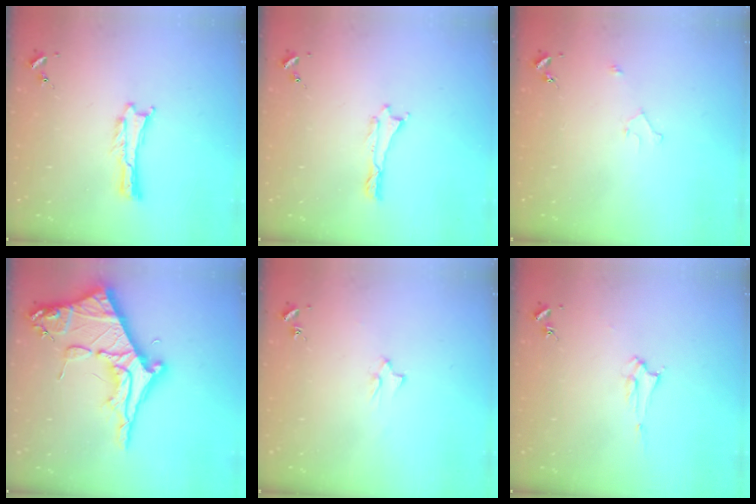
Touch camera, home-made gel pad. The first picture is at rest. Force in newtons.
{"total": 0.0}
{"total": 1.8, "press": 1.7, "slide": 0.2}
{"total": 10.3, "press": 10.2, "slide": 1.1}
{"total": 2.3, "press": 2.3, "slide": 0.2}
{"total": 1.6, "press": 1.6, "slide": 0.2}